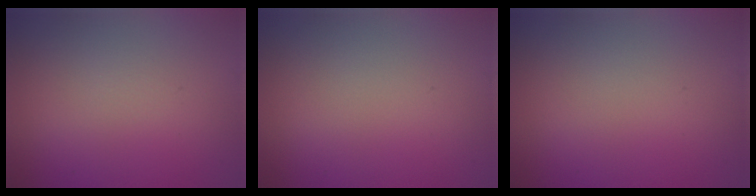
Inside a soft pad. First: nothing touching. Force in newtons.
{"total": 0.0}
{"total": 0.0}